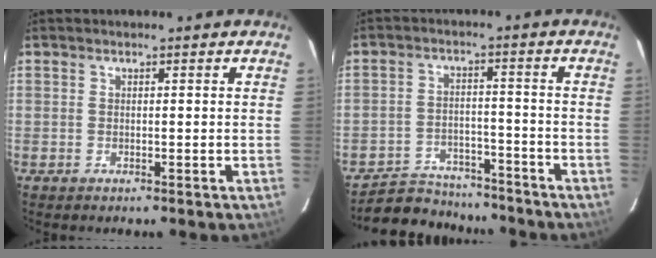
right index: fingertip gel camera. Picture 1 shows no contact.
{"total": 12.5, "force": [-11.2, 4.8, 2.8], "torque": [-0.078, 0.015, -0.159]}